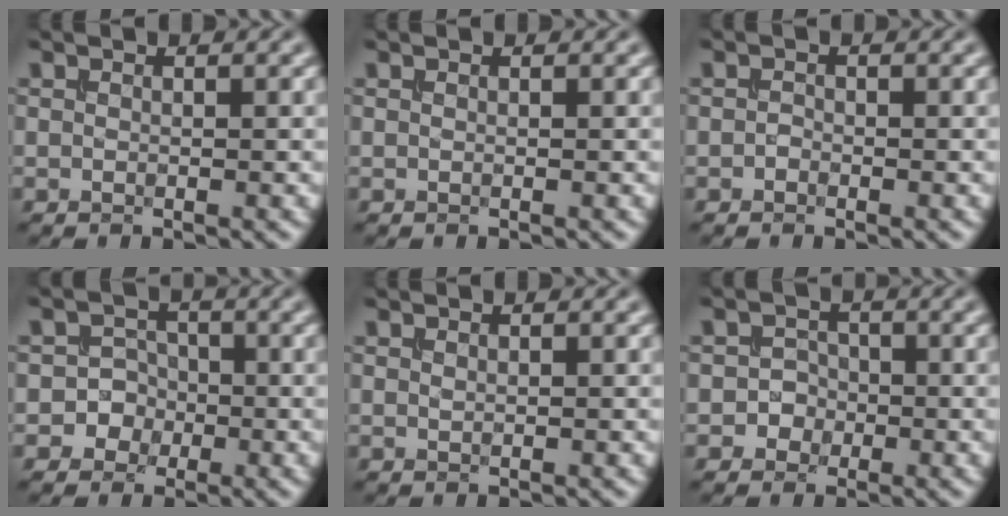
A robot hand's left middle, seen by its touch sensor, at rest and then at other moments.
{"total": 0.0}
{"total": 0.6, "force": [-0.5, 0.4, 0.1], "torque": [-0.003, -0.002, -0.010]}
{"total": 3.1, "force": [-1.1, 2.9, 0.3], "torque": [0.028, 0.010, -0.036]}
{"total": 0.0}
{"total": 1.7, "force": [-0.6, 1.6, 0.3], "torque": [0.017, 0.003, -0.019]}